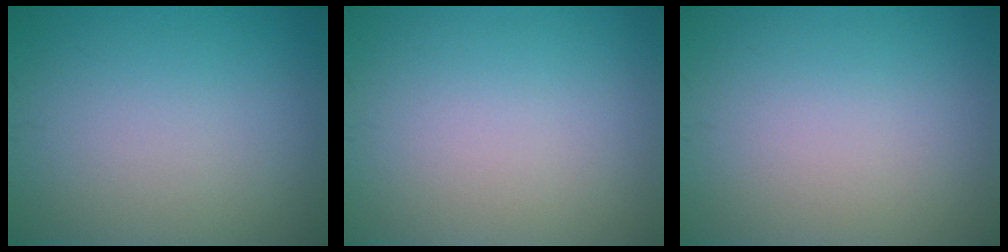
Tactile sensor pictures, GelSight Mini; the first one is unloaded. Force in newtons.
{"total": 0.0}
{"total": 0.0}